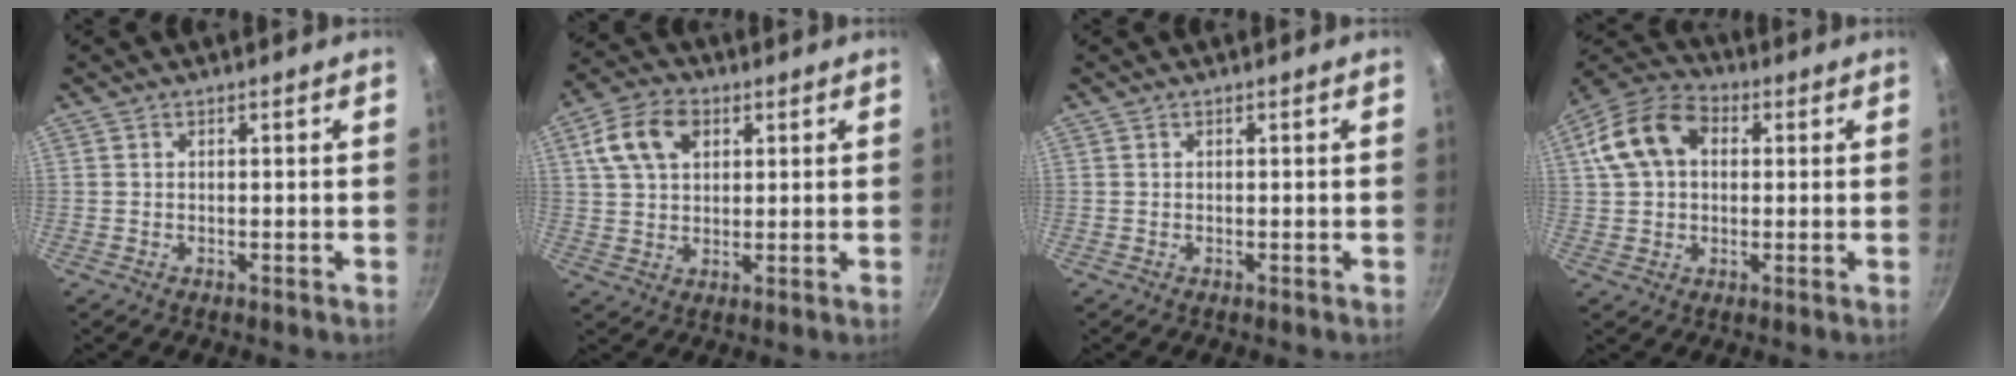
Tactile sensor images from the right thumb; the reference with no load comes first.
{"total": 9.9, "force": [3.6, 6.6, 6.5], "torque": [-0.110, 0.005, 0.062]}
{"total": 0.0}
{"total": 12.6, "force": [2.7, 8.9, 8.5], "torque": [-0.152, 0.026, 0.039]}